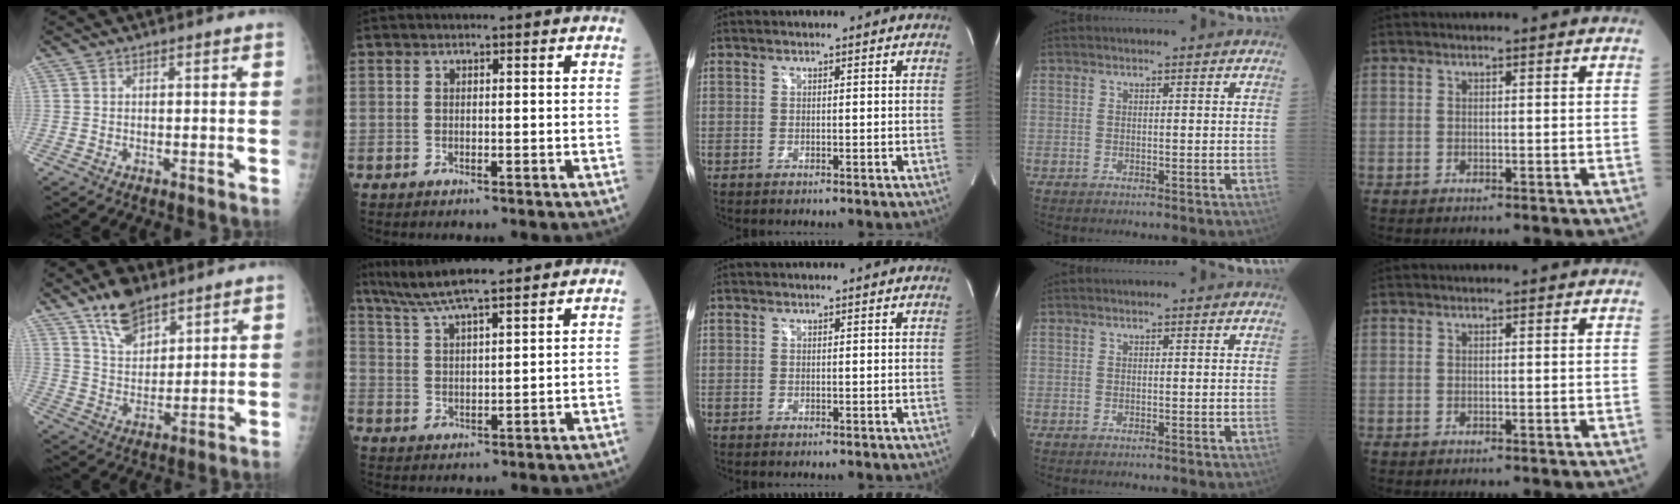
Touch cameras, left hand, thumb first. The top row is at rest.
{"thumb": {"total": 10.1, "force": [7.0, 4.9, 5.2], "torque": [-0.069, -0.039, 0.133]}, "index": {"total": 10.2, "force": [8.6, 0.7, 5.5], "torque": [-0.098, 0.026, 0.147]}}